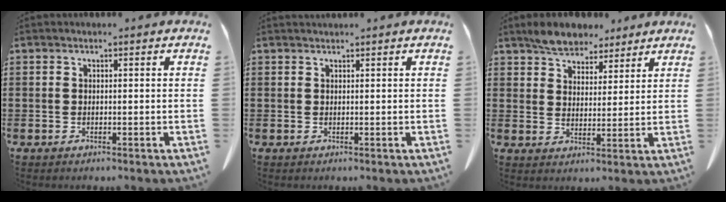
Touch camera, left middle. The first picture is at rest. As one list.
[{"total": 0.5, "force": [0.5, 0.0, 0.1], "torque": [-0.004, -0.001, 0.010]}, {"total": 5.6, "force": [5.0, 2.3, 1.1], "torque": [-0.031, -0.007, 0.093]}]